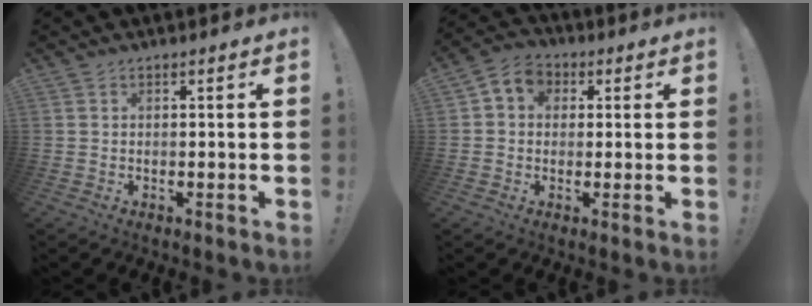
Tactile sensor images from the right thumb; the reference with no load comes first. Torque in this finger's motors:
{"motor_torque": [-0.11, 0.11, 0.00, -0.01, 0.07]}